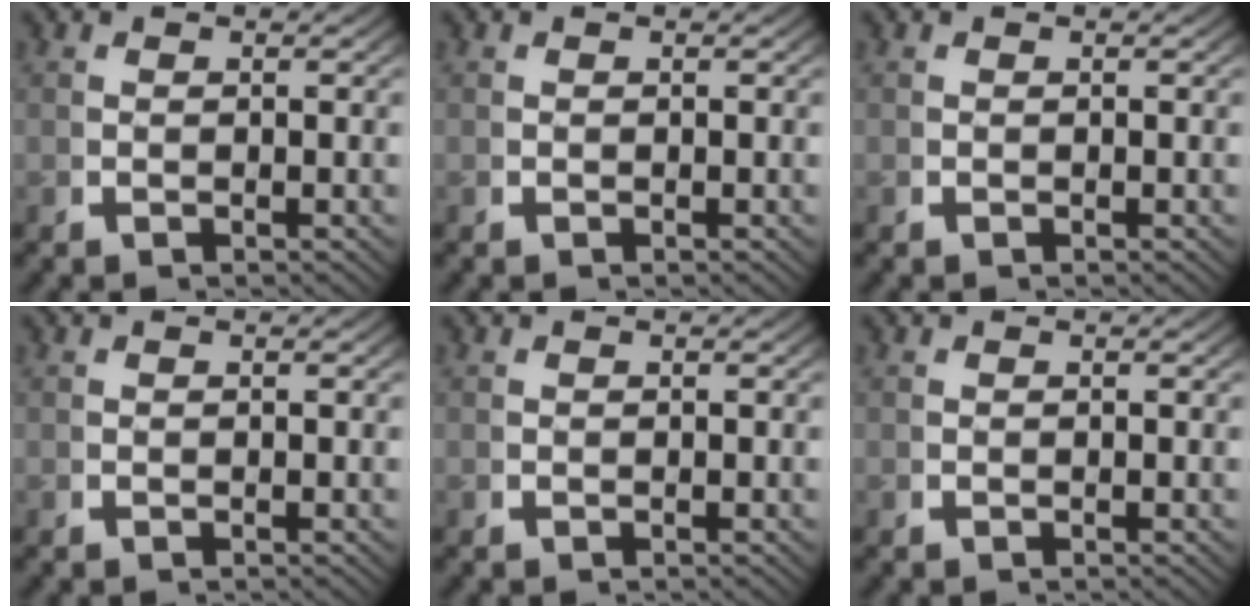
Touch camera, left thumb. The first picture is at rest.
{"total": 0.0}
{"total": 0.0}
{"total": 0.0}
{"total": 0.0}
{"total": 0.0}